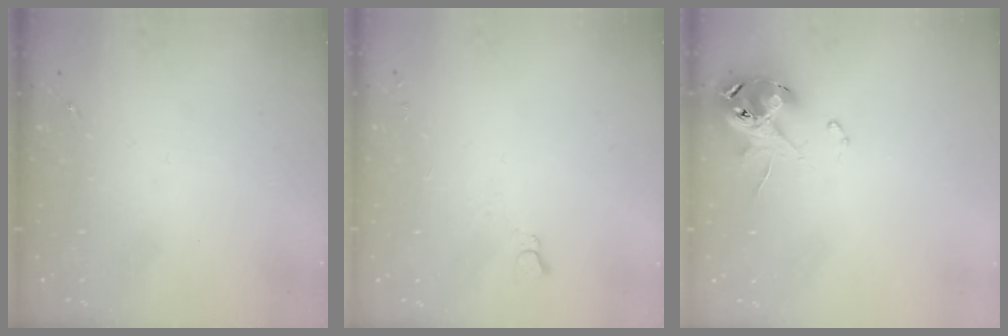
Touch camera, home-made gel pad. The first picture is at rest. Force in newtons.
{"total": 2.8, "press": 2.7, "slide": 0.3}
{"total": 12.6, "press": 12.5, "slide": 1.7}